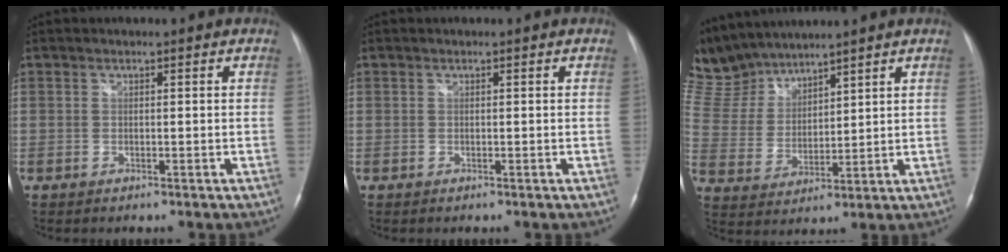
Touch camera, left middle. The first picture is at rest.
{"total": 0.0}
{"total": 10.9, "force": [10.4, 2.5, 2.0], "torque": [-0.065, 0.015, 0.226]}